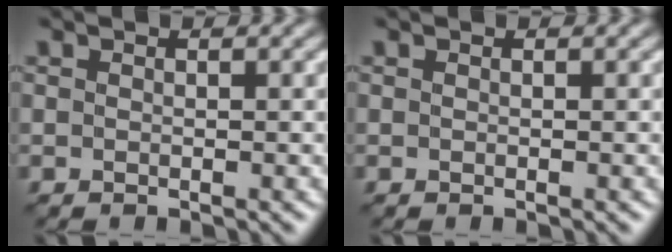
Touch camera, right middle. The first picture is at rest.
{"total": 0.0}